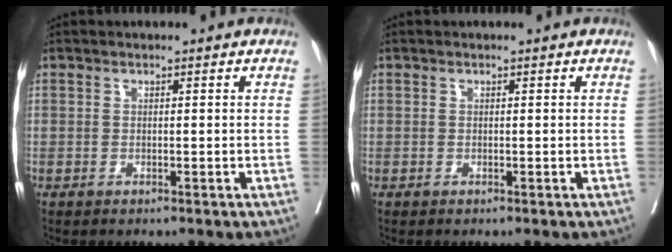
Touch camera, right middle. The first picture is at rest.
{"total": 0.0}